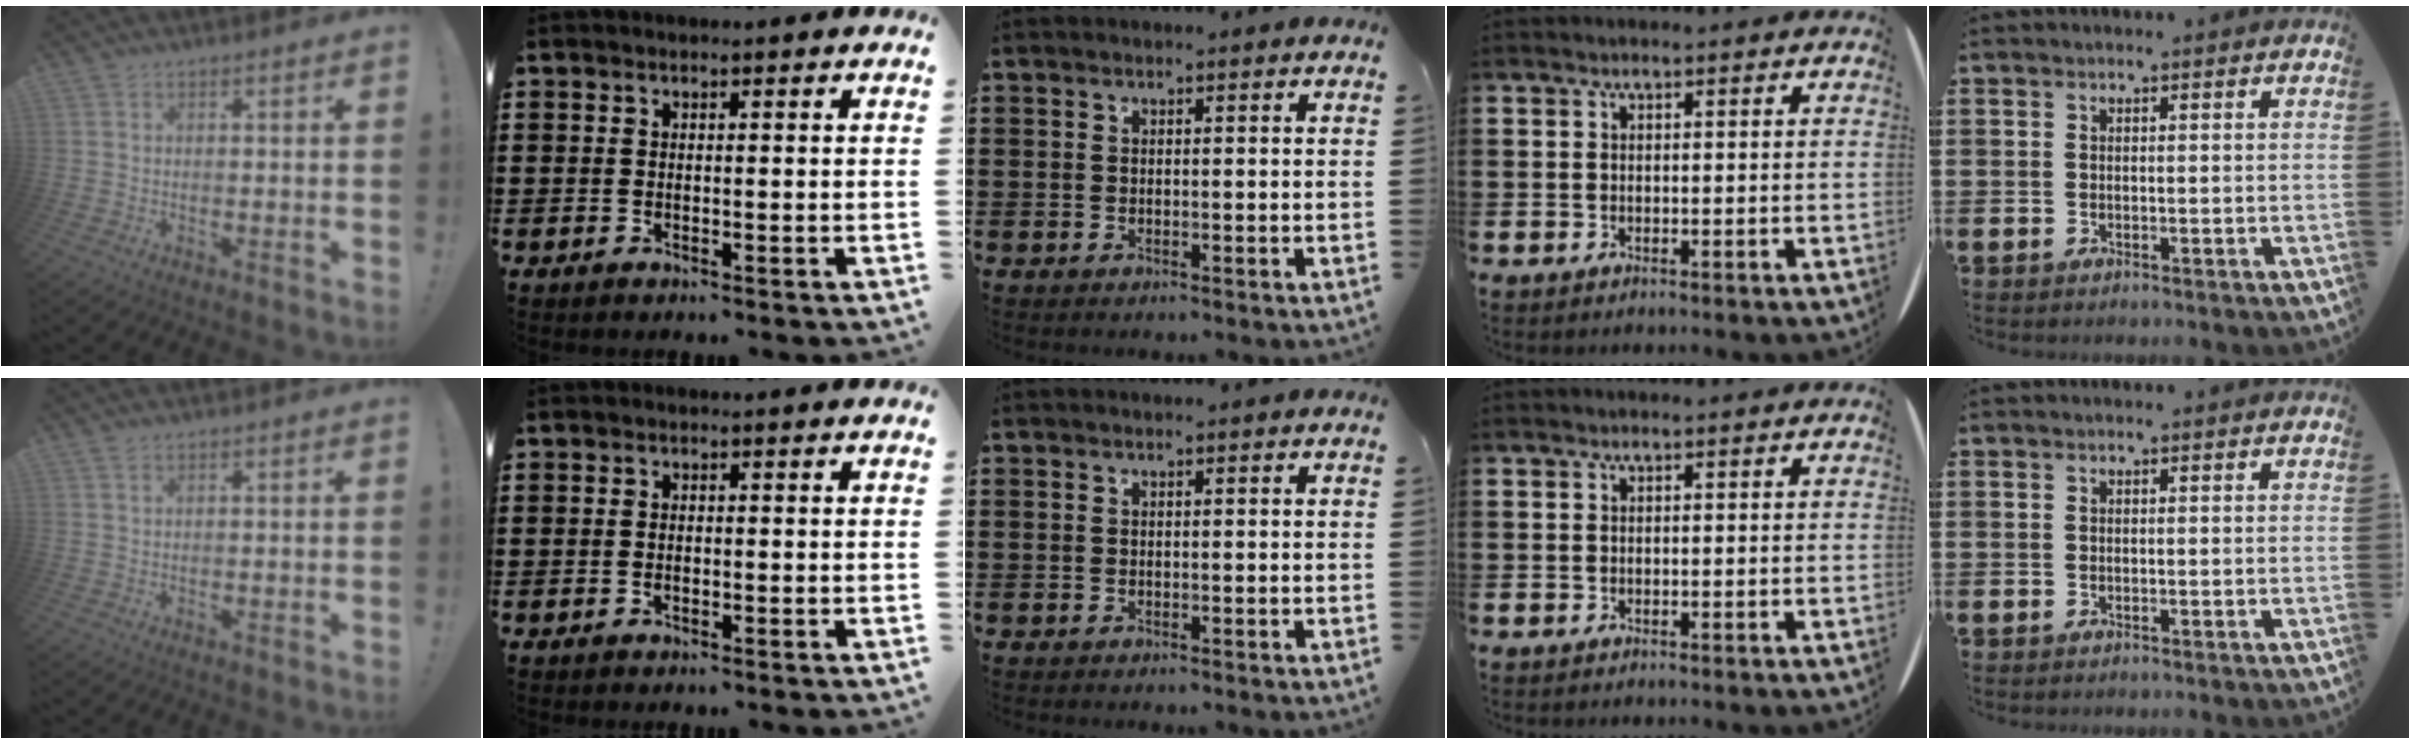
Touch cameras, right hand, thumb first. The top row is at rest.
{"thumb": {"total": 0.8, "force": [0.5, 0.3, 0.5], "torque": [-0.009, -0.001, 0.010]}, "index": {"total": 1.0, "force": [-0.2, 0.5, 0.9], "torque": [-0.019, 0.001, -0.004]}}